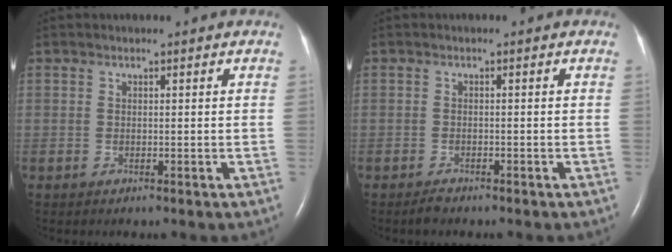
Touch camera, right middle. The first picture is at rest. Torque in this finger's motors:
{"motor_torque": [0.28, -0.11, -0.05, -0.01]}